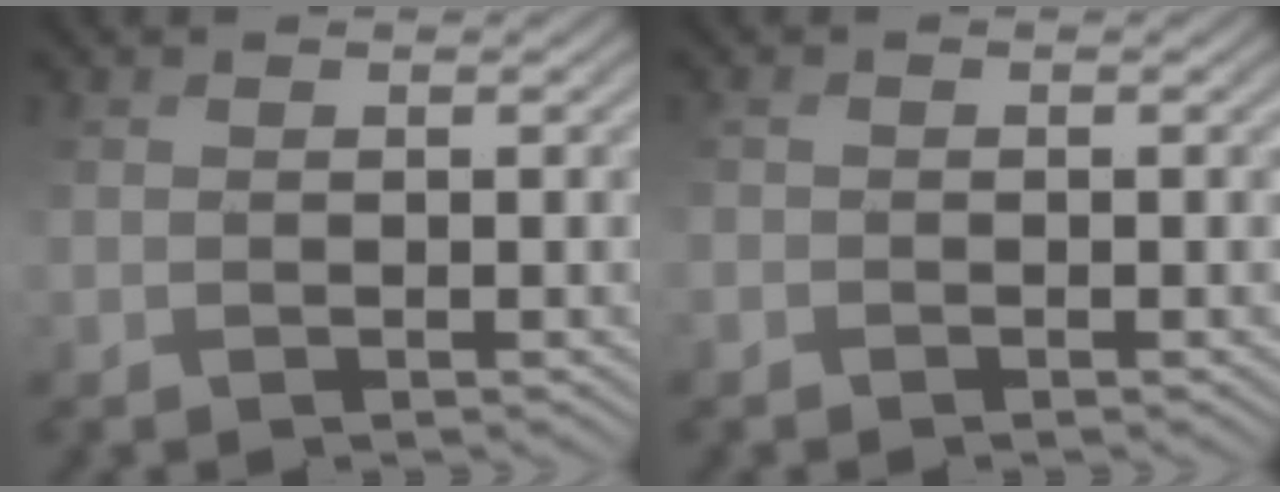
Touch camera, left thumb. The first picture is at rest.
{"total": 0.9, "force": [-0.8, 0.4, -0.1], "torque": [0.004, 0.000, -0.017]}